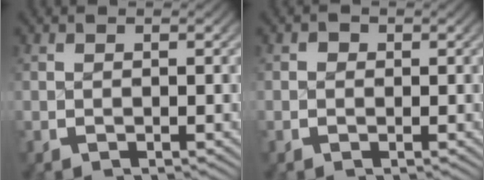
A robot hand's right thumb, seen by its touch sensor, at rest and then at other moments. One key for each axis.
{"total": 0.7, "fx": 0.0, "fy": 0.7, "fz": 0.1, "tx": -0.002, "ty": -0.005, "tz": -0.003}